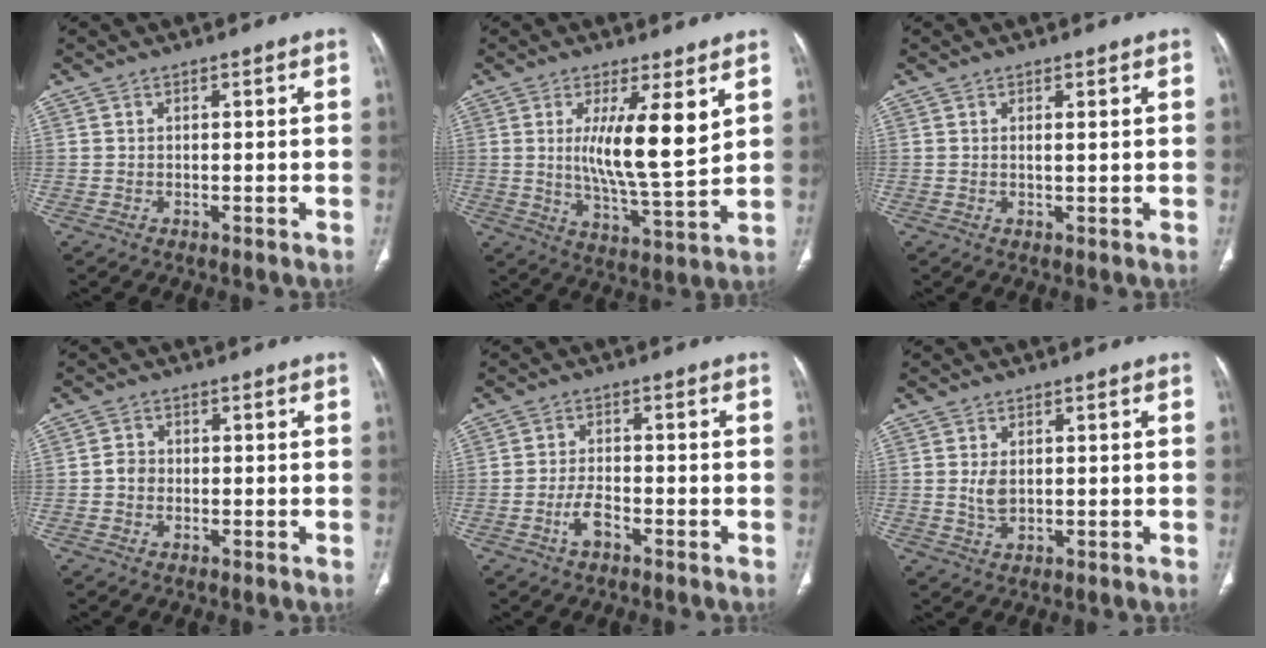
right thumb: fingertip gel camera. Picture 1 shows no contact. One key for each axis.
{"total": 12.5, "fx": 3.9, "fy": 2.6, "fz": 11.6, "tx": -0.196, "ty": -0.044, "tz": 0.072}
{"total": 1.0, "fx": 0.4, "fy": 0.1, "fz": 0.9, "tx": -0.018, "ty": -0.002, "tz": 0.005}
{"total": 2.3, "fx": -0.3, "fy": 2.0, "fz": 1.1, "tx": -0.010, "ty": 0.006, "tz": -0.010}
{"total": 3.6, "fx": -2.0, "fy": 1.6, "fz": 2.5, "tx": -0.048, "ty": 0.017, "tz": -0.040}
{"total": 2.9, "fx": 0.4, "fy": 1.8, "fz": 2.3, "tx": -0.045, "ty": -0.008, "tz": 0.013}